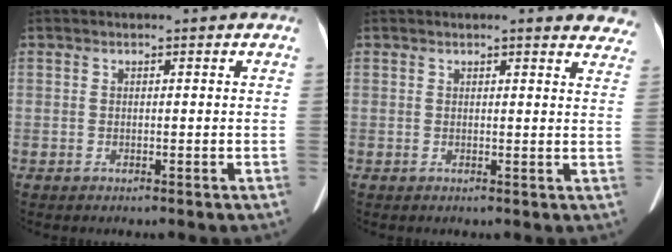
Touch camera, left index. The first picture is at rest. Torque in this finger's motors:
{"motor_torque": [0.02, -0.26, 0.01, 0.01]}